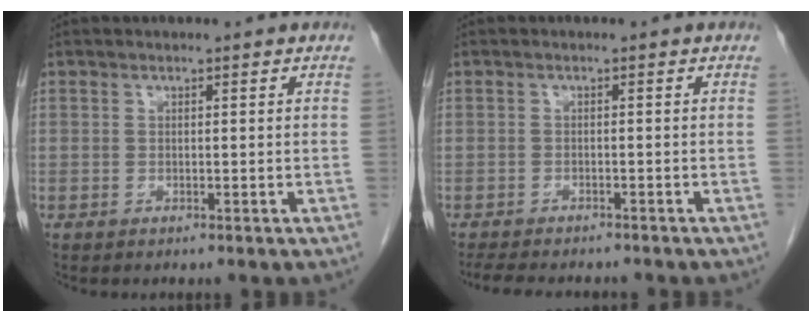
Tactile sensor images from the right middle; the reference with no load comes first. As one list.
[{"total": 8.5, "force": [-7.5, 1.9, 3.5], "torque": [-0.054, -0.008, -0.105]}]